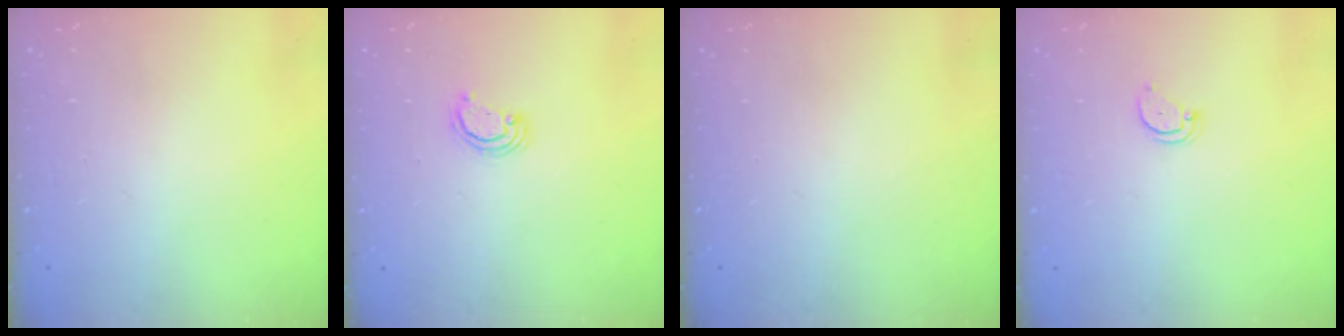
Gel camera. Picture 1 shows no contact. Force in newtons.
{"total": 2.3, "press": 2.3, "slide": 0.3}
{"total": 0.0}
{"total": 2.6, "press": 2.6, "slide": 0.0}